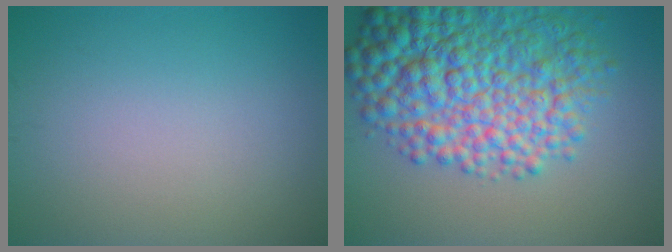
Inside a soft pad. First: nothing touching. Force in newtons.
{"total": 10.7, "press": 10.7, "slide": 0.3}